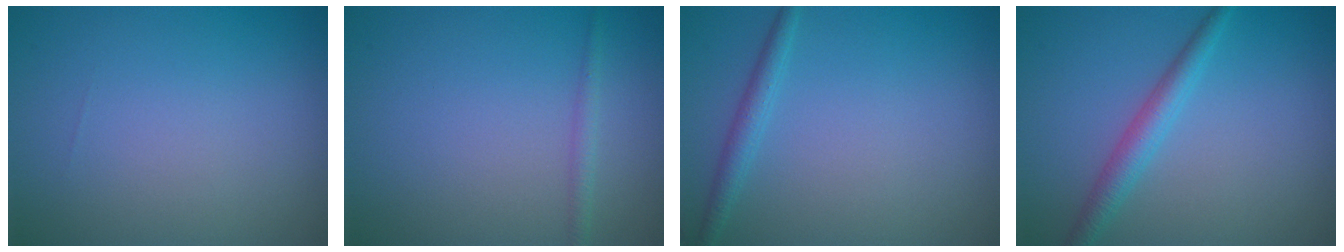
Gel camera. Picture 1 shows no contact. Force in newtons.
{"total": 1.1, "press": 1.1, "slide": 0.1}
{"total": 1.6, "press": 1.6, "slide": 0.1}
{"total": 2.5, "press": 2.5, "slide": 0.1}